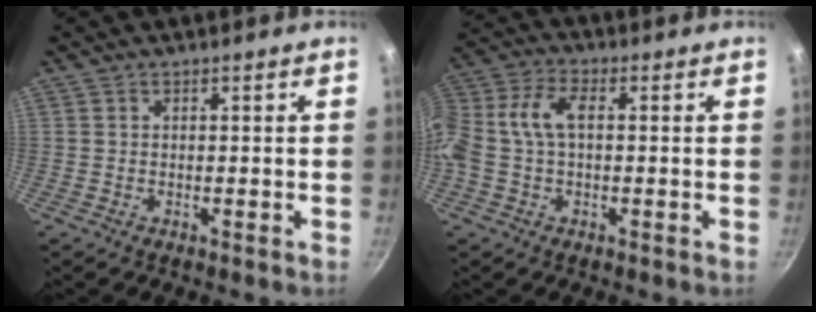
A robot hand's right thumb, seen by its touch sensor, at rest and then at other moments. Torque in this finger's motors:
{"motor_torque": [0.52, 0.52, 0.44, 0.29, 0.58]}